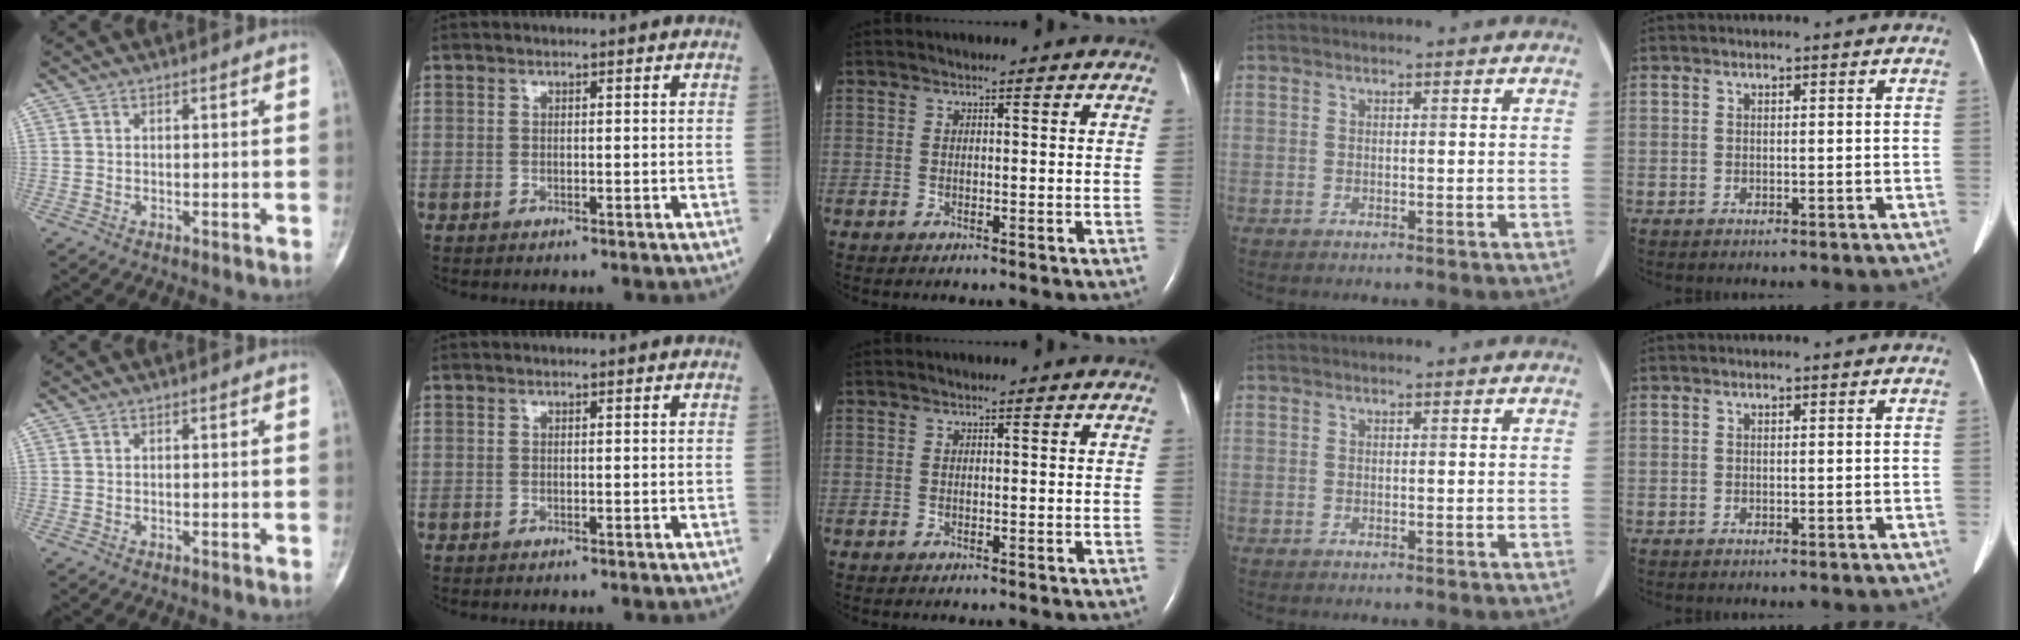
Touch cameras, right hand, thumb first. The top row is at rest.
{}